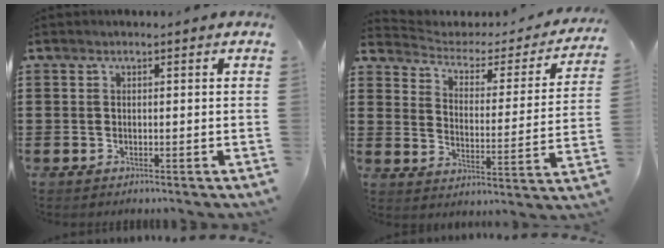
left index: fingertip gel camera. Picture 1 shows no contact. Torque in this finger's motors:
{"motor_torque": [2.14, 0.00, 0.00, -0.06]}